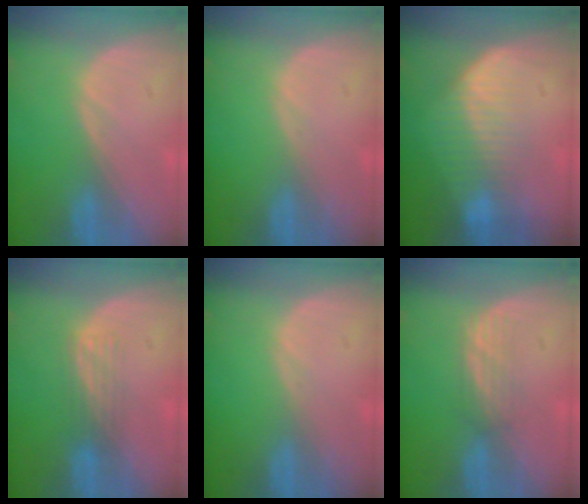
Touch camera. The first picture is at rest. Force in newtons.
{"total": 0.0}
{"total": 7.1, "press": 6.5, "slide": 2.8}
{"total": 2.9, "press": 2.7, "slide": 1.2}
{"total": 0.0}
{"total": 2.9, "press": 2.6, "slide": 1.2}